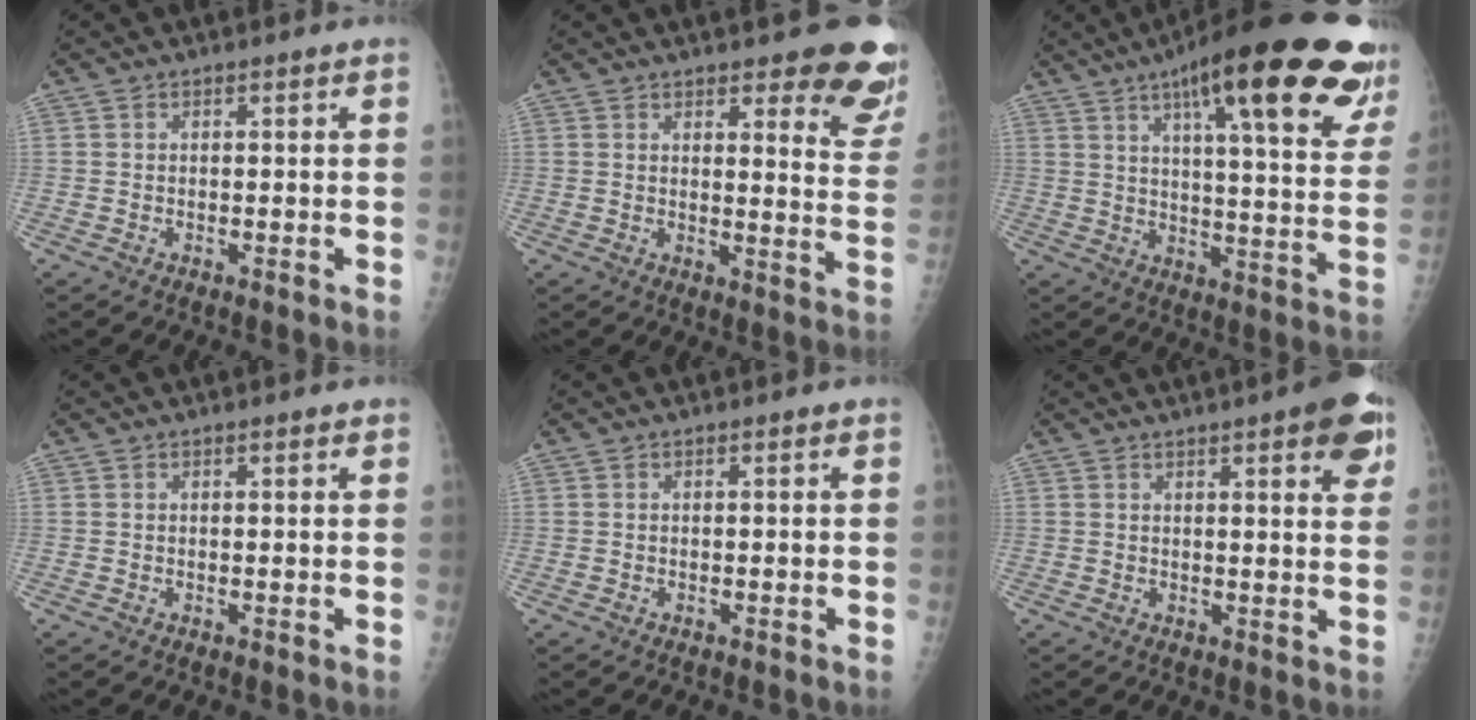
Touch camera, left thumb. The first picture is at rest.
{"total": 12.6, "force": [9.1, 3.5, 8.1], "torque": [-0.053, -0.058, 0.096]}
{"total": 29.2, "force": [17.2, 6.8, 22.6], "torque": [-0.276, -0.031, 0.230]}
{"total": 0.9, "force": [0.6, 0.2, 0.6], "torque": [-0.009, -0.001, 0.008]}
{"total": 0.0}
{"total": 9.1, "force": [4.7, 2.2, 7.5], "torque": [-0.073, -0.013, 0.051]}